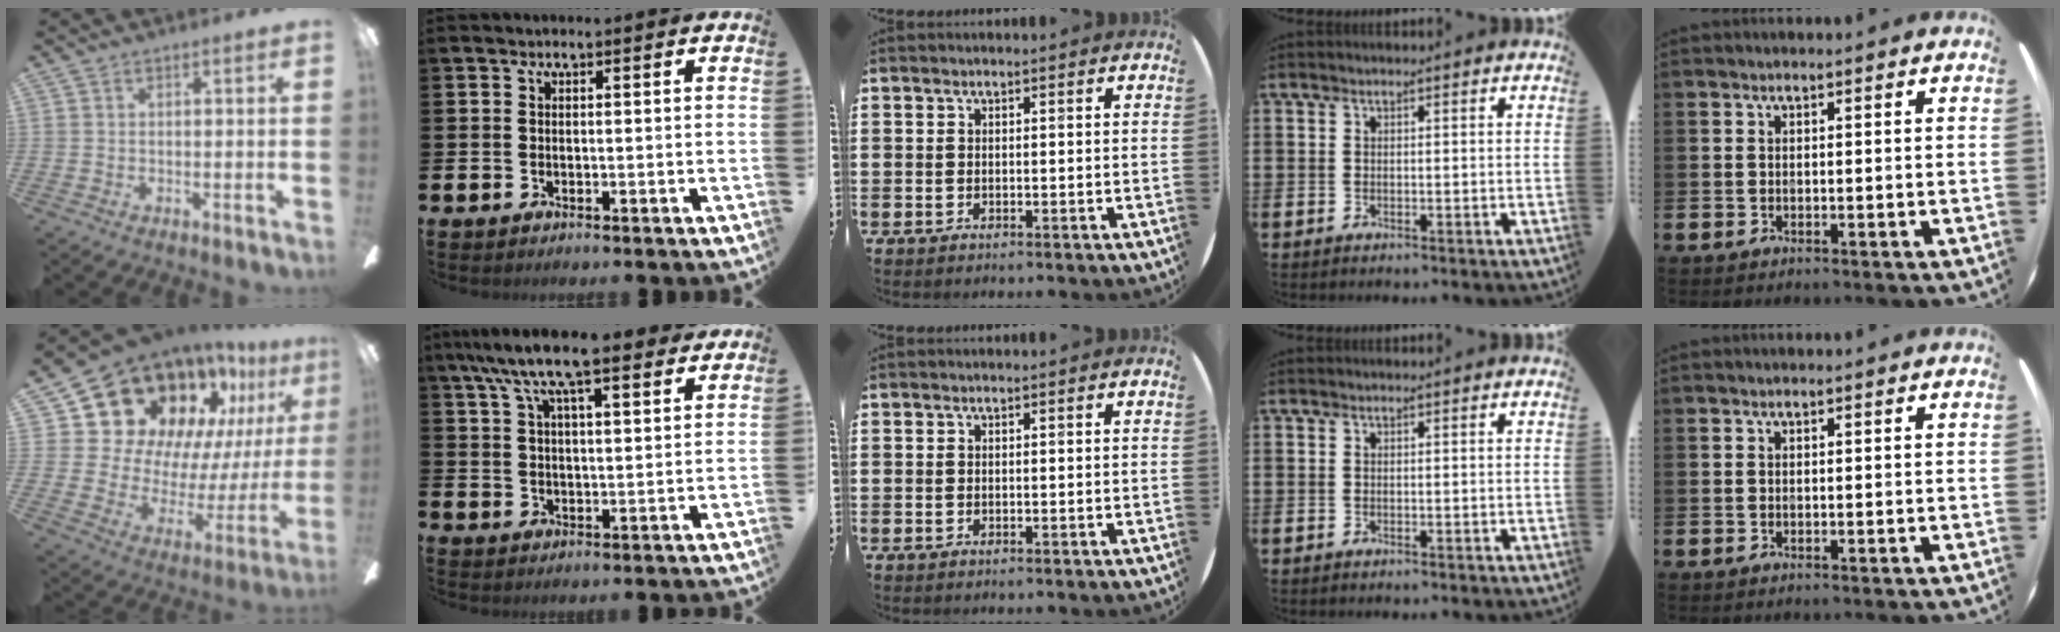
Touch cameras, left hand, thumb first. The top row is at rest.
{"thumb": {"total": 22.8, "force": [16.8, 12.9, 8.7], "torque": [-0.150, -0.130, 0.324]}, "index": {"total": 10.7, "force": [9.0, 2.3, 5.2], "torque": [-0.113, -0.031, 0.163]}}